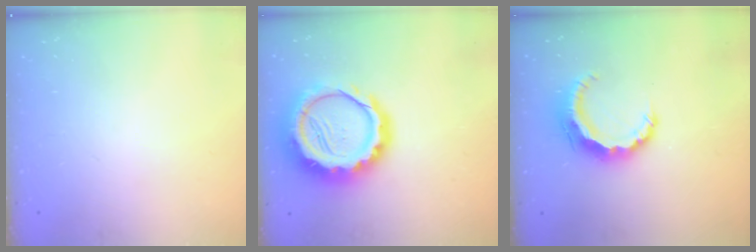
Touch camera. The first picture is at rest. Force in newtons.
{"total": 19.6, "press": 19.1, "slide": 4.1}
{"total": 8.2, "press": 8.1, "slide": 0.7}